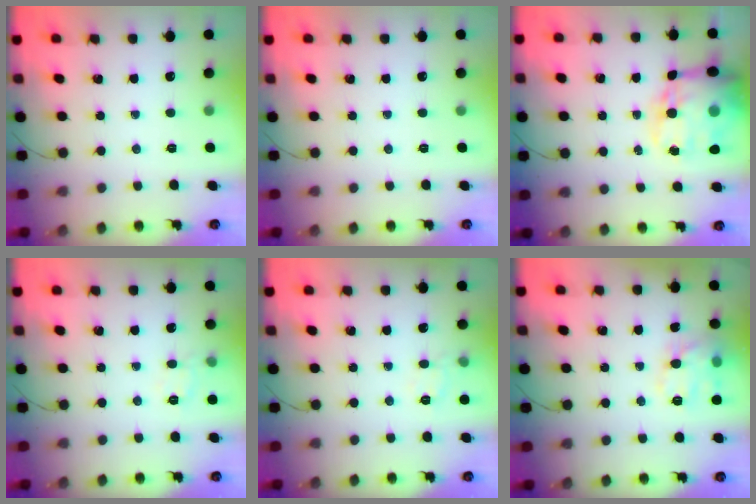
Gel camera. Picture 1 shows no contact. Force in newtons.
{"total": 0.0}
{"total": 21.3, "press": 20.7, "slide": 5.1}
{"total": 6.1, "press": 6.0, "slide": 1.1}
{"total": 6.1, "press": 6.0, "slide": 1.1}
{"total": 12.8, "press": 12.8, "slide": 0.8}